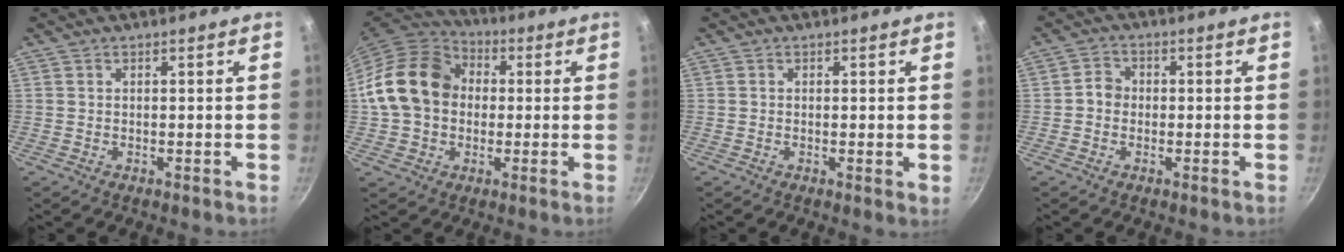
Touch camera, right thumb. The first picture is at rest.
{"total": 16.9, "force": [1.4, 13.4, 10.1], "torque": [-0.162, 0.035, 0.013]}
{"total": 1.1, "force": [0.0, 0.4, 1.1], "torque": [-0.016, -0.004, -0.003]}
{"total": 3.0, "force": [-0.5, 2.7, 1.3], "torque": [-0.008, 0.014, -0.016]}